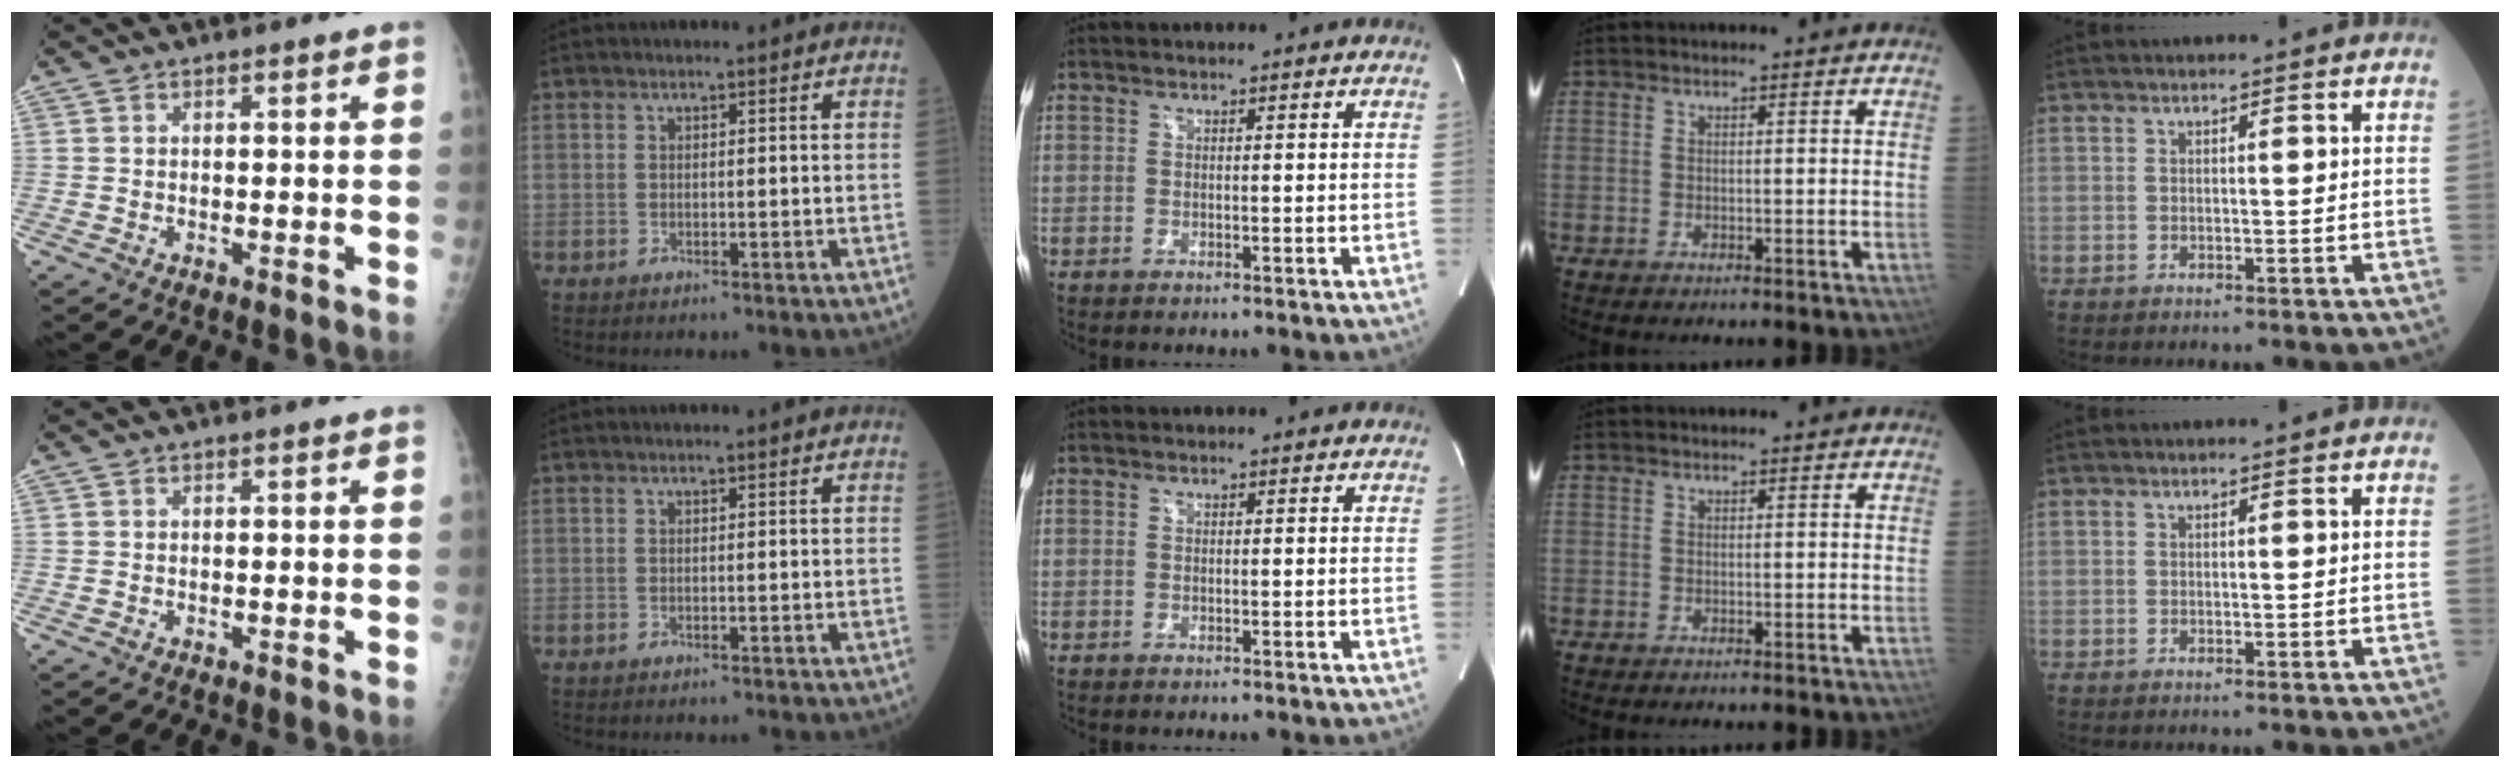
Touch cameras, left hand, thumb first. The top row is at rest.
{}